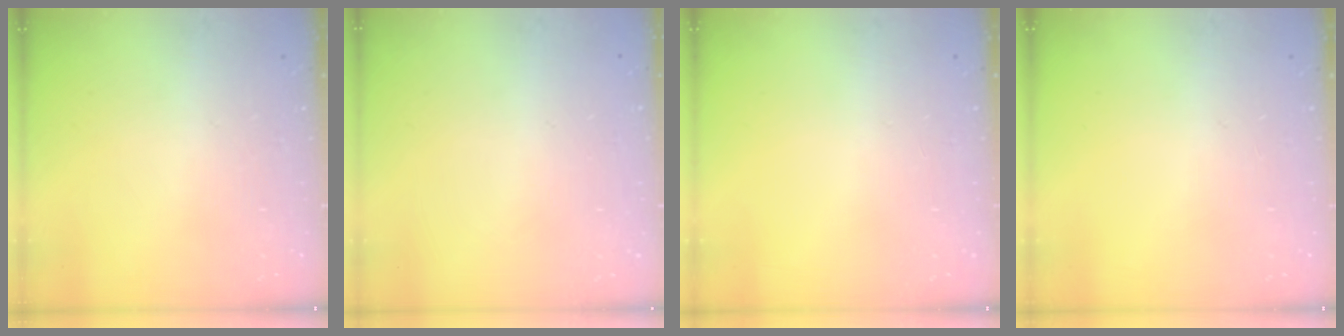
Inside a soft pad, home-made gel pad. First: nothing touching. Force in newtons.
{"total": 0.0}
{"total": 0.0}
{"total": 0.0}